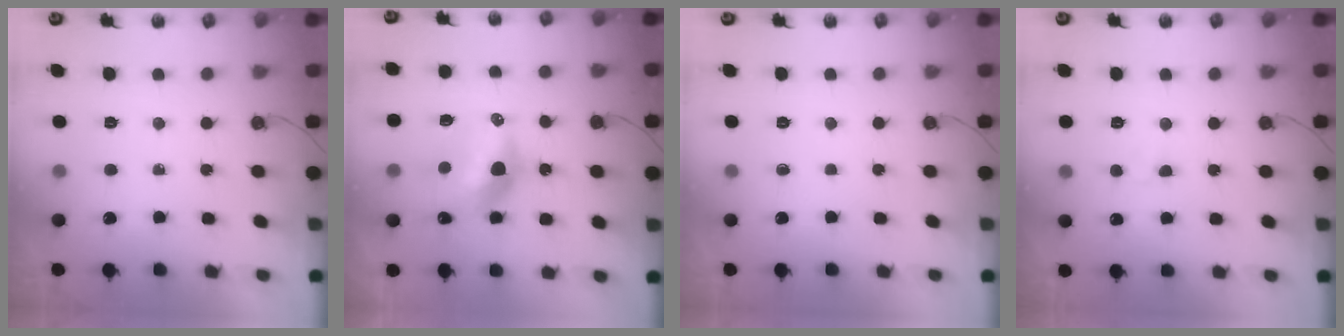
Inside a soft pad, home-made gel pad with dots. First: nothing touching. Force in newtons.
{"total": 12.5, "press": 12.5, "slide": 0.8}
{"total": 0.0}
{"total": 2.5, "press": 2.5, "slide": 0.4}